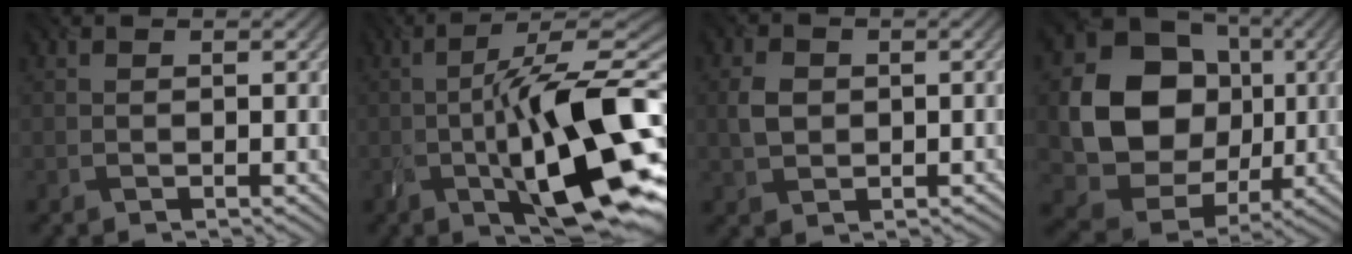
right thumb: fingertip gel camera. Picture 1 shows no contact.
{"total": 18.0, "force": [-3.3, 5.7, 16.8], "torque": [-0.267, -0.005, -0.056]}
{"total": 3.1, "force": [0.1, 2.5, 1.9], "torque": [-0.047, -0.001, -0.001]}
{"total": 15.9, "force": [0.5, 13.6, 8.3], "torque": [-0.163, -0.032, 0.013]}